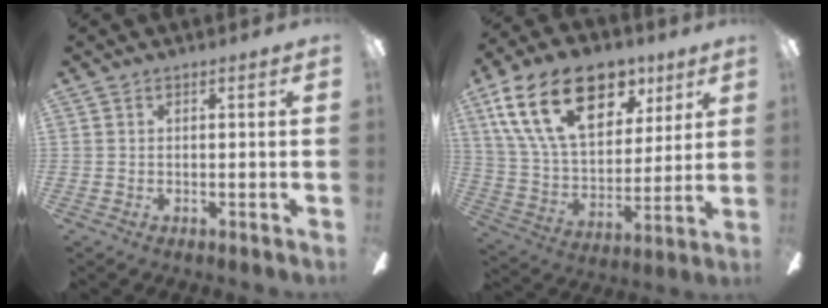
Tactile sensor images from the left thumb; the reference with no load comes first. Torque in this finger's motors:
{"motor_torque": [2.19, 1.88, 1.74, -1.02, 0.17]}